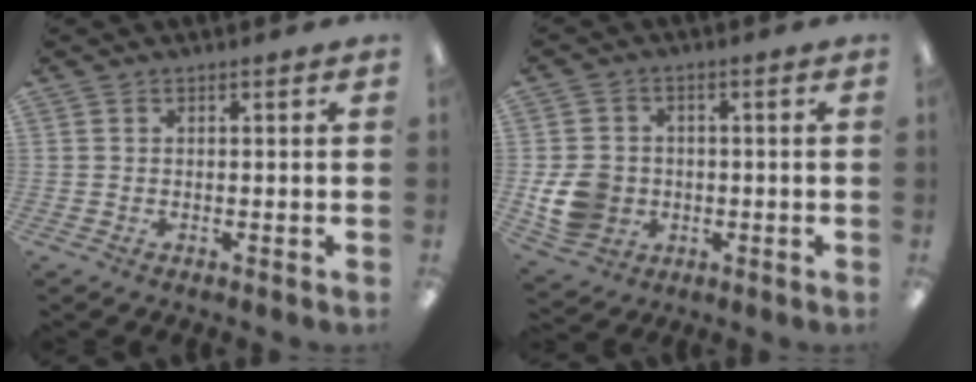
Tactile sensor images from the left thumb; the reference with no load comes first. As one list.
[{"total": 9.1, "force": [-1.5, 8.0, 4.1], "torque": [-0.093, 0.014, -0.024]}]